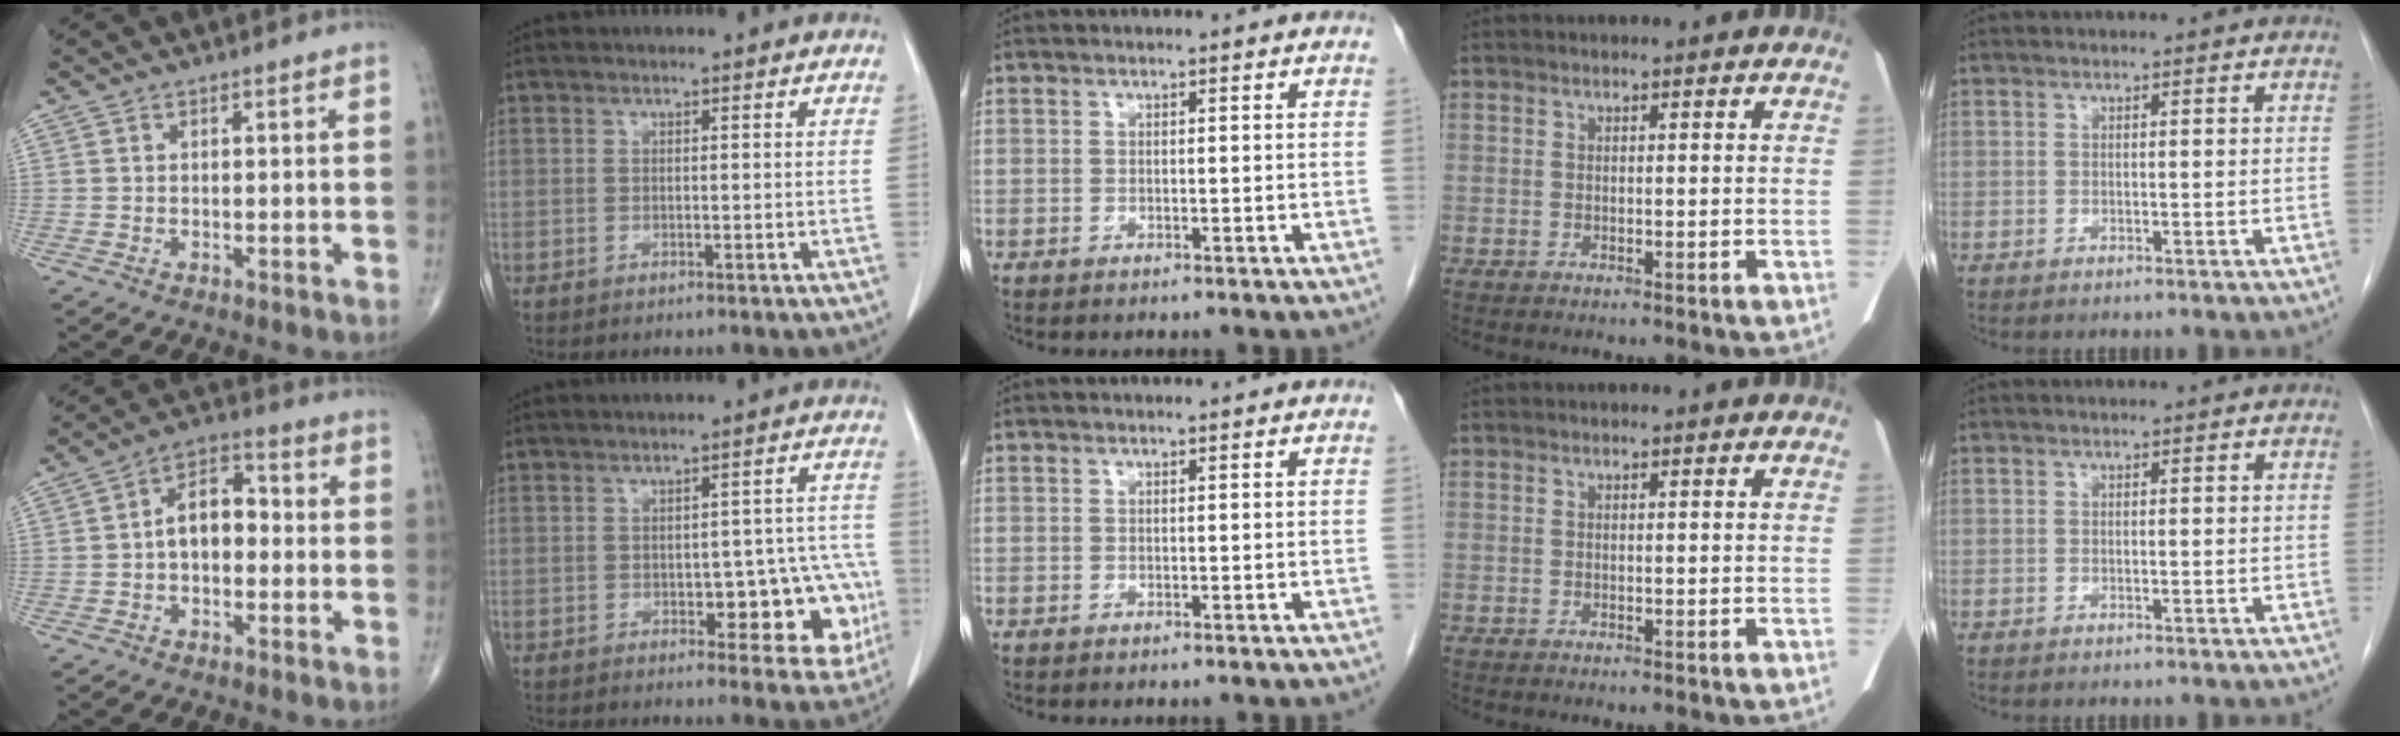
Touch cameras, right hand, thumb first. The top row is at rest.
{"thumb": {"total": 8.2, "force": [-0.6, 5.2, 6.3], "torque": [-0.081, 0.032, -0.022]}, "index": {"total": 12.2, "force": [-3.3, 5.6, 10.3], "torque": [-0.083, 0.029, -0.030]}}